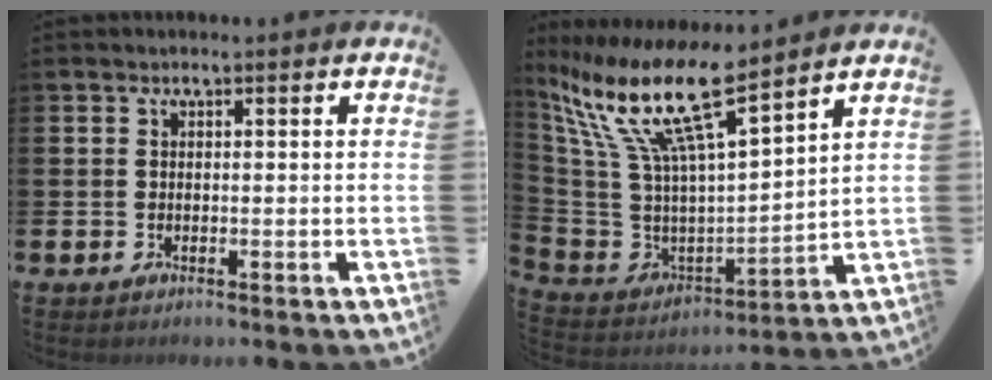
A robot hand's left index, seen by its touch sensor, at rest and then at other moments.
{"total": 13.7, "force": [9.9, 2.8, 9.1], "torque": [-0.217, -0.061, 0.167]}